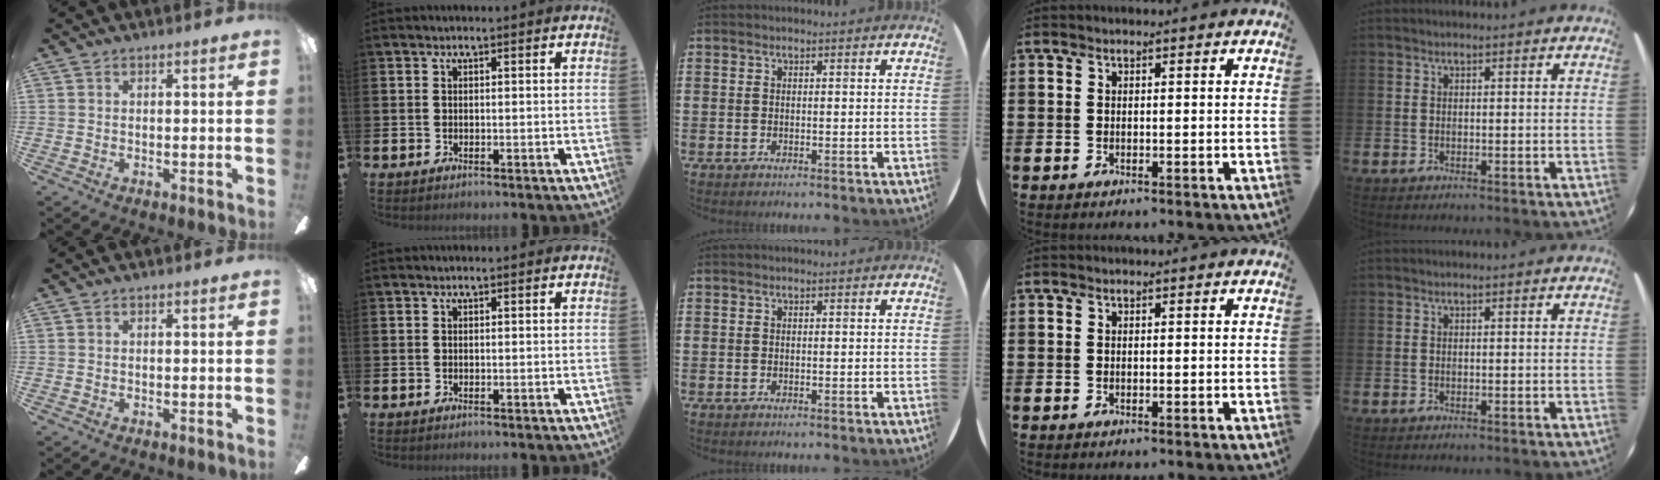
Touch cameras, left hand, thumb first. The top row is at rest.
{}